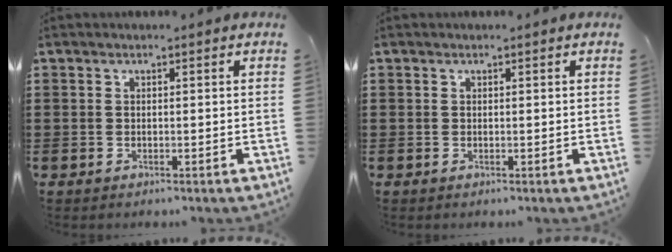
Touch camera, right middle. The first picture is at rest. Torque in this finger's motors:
{"motor_torque": [0.00, 0.00, 0.00, 0.00]}